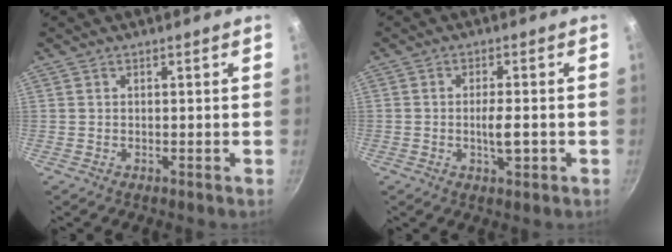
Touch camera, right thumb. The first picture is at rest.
{"total": 4.1, "force": [-0.9, 1.4, 3.7], "torque": [-0.062, 0.006, -0.015]}